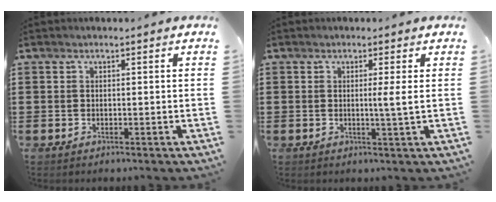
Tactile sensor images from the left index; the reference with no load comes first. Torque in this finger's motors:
{"motor_torque": [0.21, 0.13, 0.04, 0.03]}